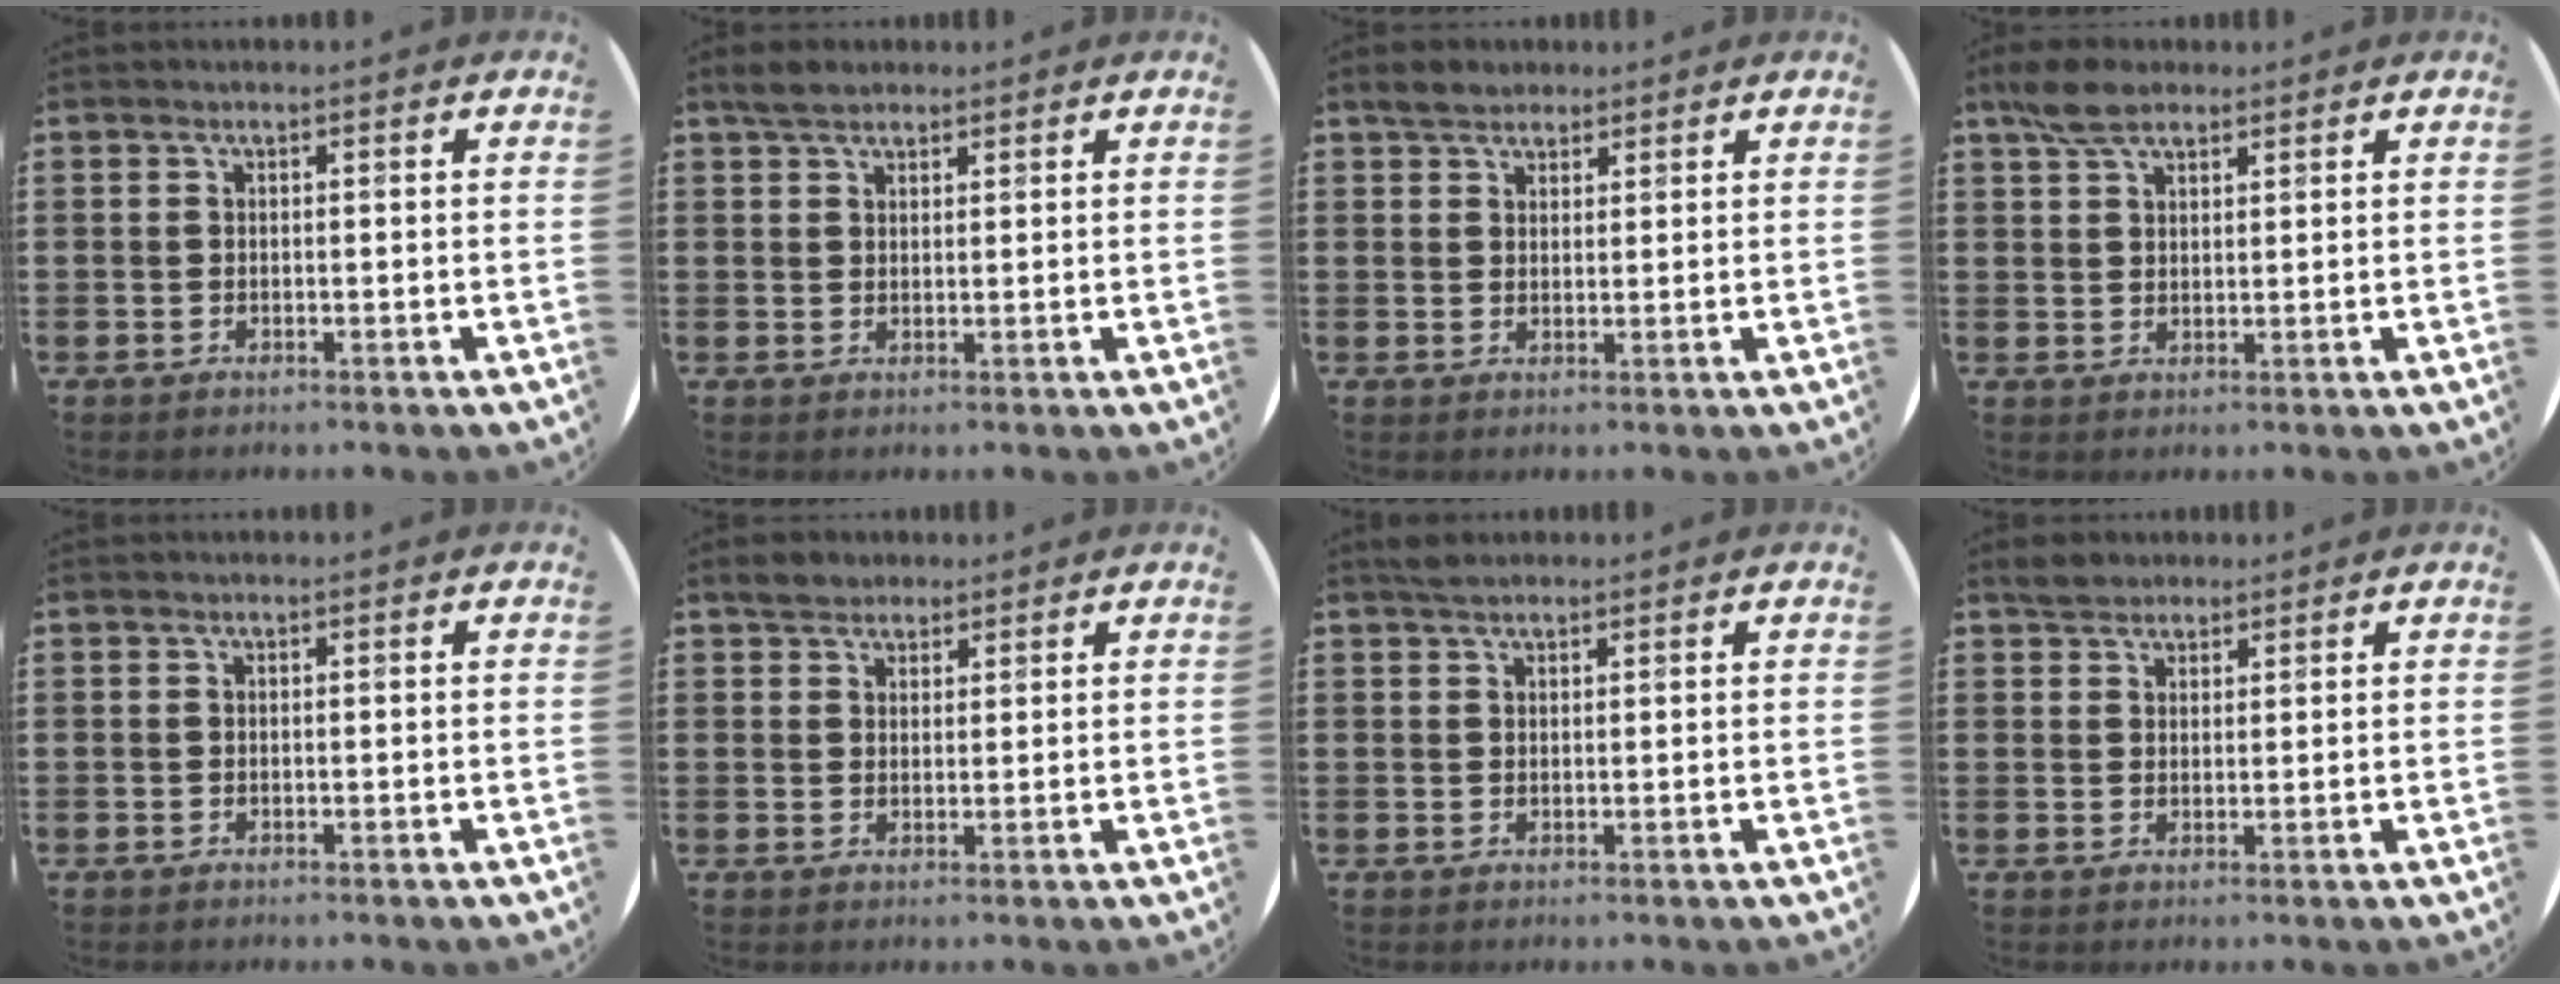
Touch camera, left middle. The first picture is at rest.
{"total": 2.7, "force": [2.3, 1.0, 0.8], "torque": [-0.014, 0.004, 0.042]}
{"total": 2.7, "force": [2.4, 1.2, 0.3], "torque": [-0.004, 0.004, 0.046]}
{"total": 4.8, "force": [3.7, 2.0, 2.3], "torque": [-0.045, -0.001, 0.068]}
{"total": 0.0}
{"total": 2.6, "force": [2.3, 1.3, 0.1], "torque": [0.000, 0.004, 0.045]}
{"total": 1.6, "force": [1.4, 0.5, 0.5], "torque": [-0.004, 0.000, 0.025]}
{"total": 2.6, "force": [2.4, 1.1, 0.1], "torque": [0.001, 0.004, 0.046]}